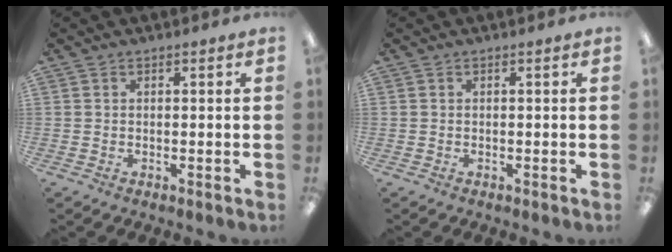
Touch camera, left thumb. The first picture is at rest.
{"total": 0.0}